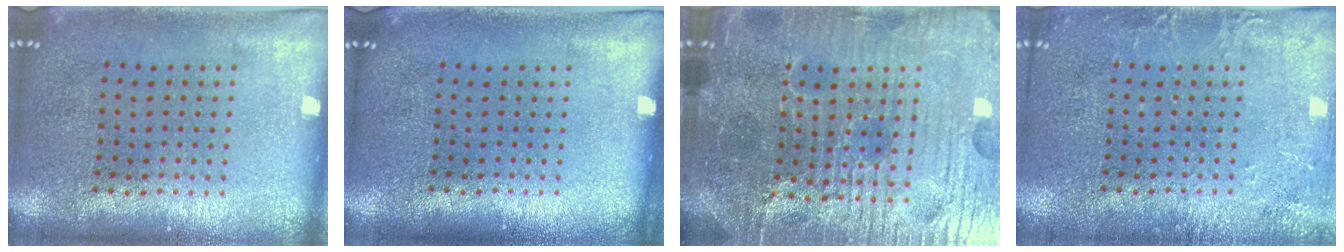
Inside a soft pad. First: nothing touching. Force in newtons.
{"total": 0.0}
{"total": 6.4, "press": 5.9, "slide": 2.5}
{"total": 2.2, "press": 2.2, "slide": 0.3}